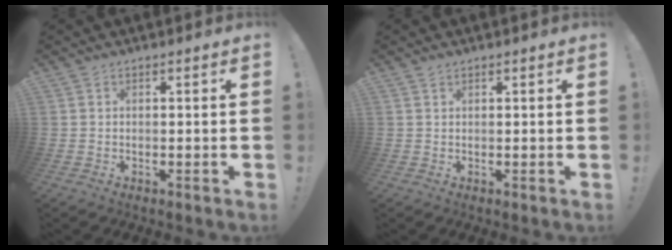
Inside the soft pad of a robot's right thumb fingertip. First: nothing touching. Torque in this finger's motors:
{"motor_torque": [-0.33, 0.41, 0.08, -0.15, 0.00]}